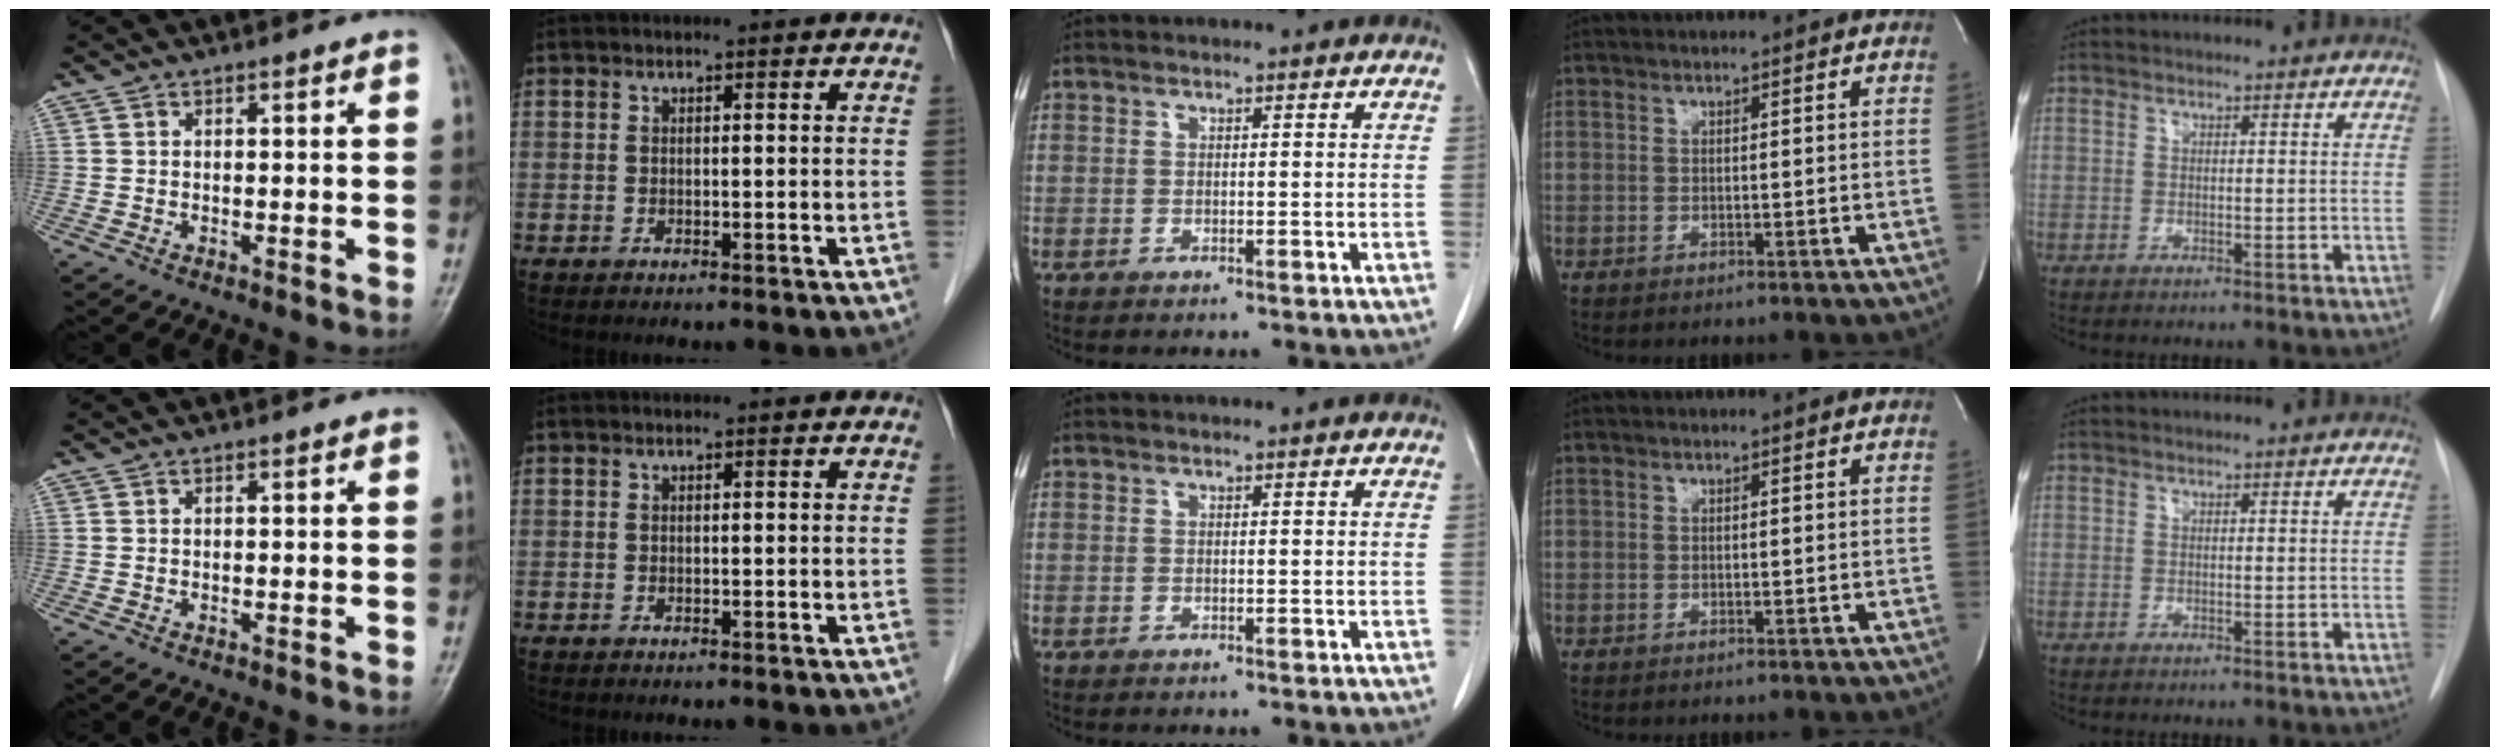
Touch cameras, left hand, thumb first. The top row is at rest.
{}